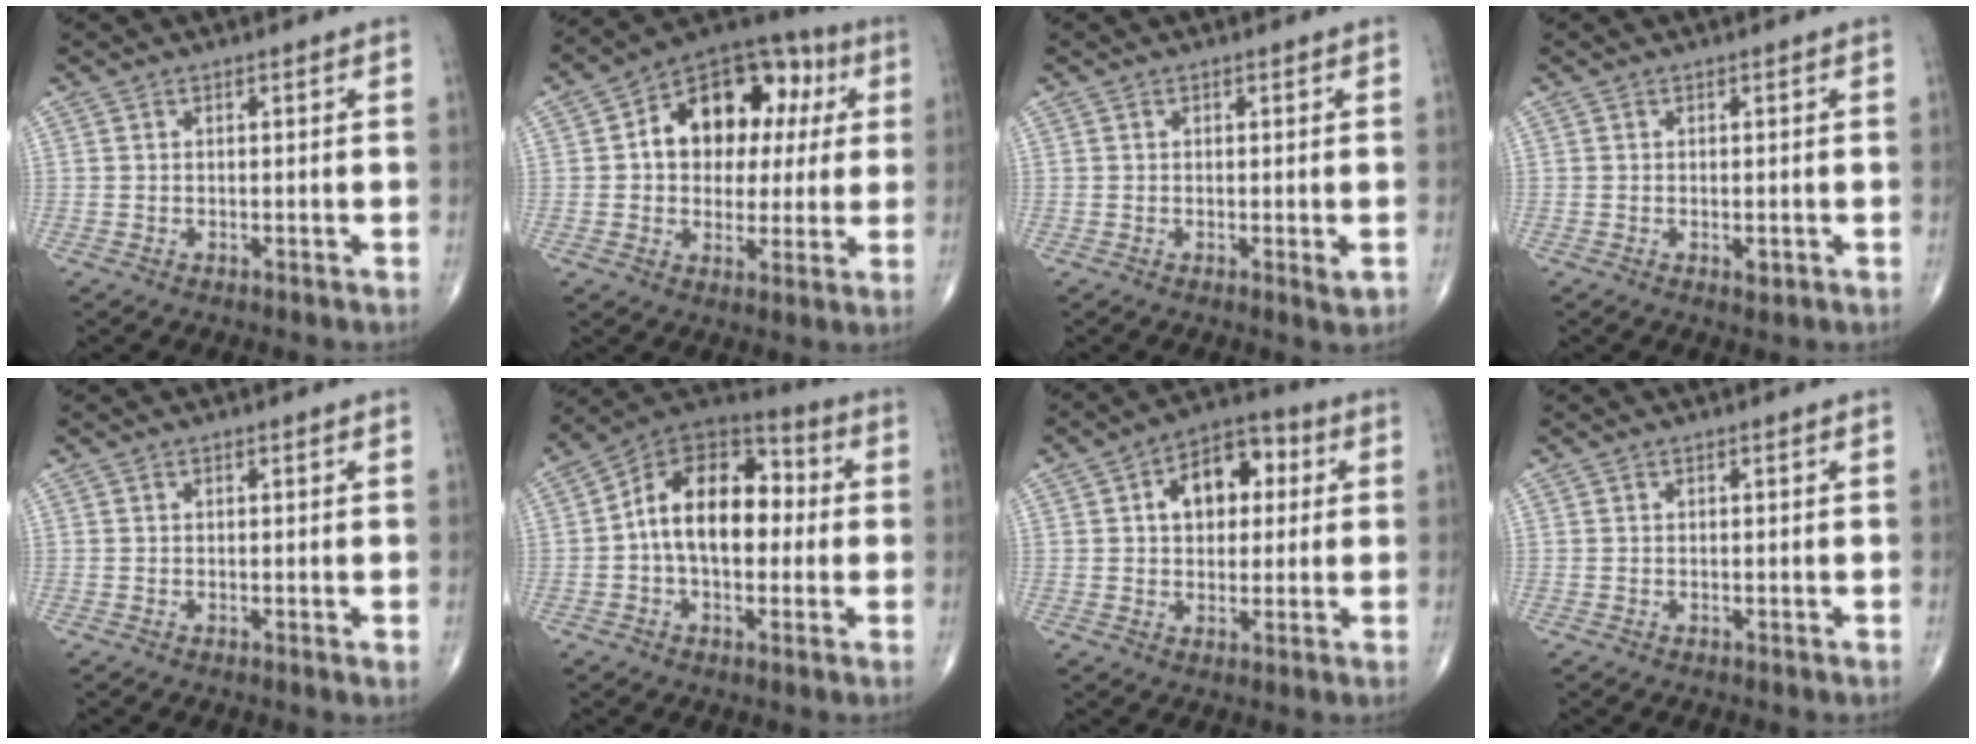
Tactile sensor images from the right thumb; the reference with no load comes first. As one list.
[{"total": 18.1, "force": [3.6, 12.7, 12.4], "torque": [-0.119, 0.028, 0.048]}, {"total": 1.7, "force": [-0.3, 0.3, 1.6], "torque": [-0.022, -0.006, -0.005]}, {"total": 1.3, "force": [-0.4, 0.6, 1.1], "torque": [-0.011, -0.002, -0.005]}, {"total": 0.7, "force": [0.1, 0.2, 0.6], "torque": [-0.008, -0.002, 0.000]}, {"total": 16.5, "force": [0.4, 10.4, 12.8], "torque": [-0.174, 0.041, -0.007]}, {"total": 11.5, "force": [2.6, 7.6, 8.3], "torque": [-0.086, 0.020, 0.032]}, {"total": 0.0}]